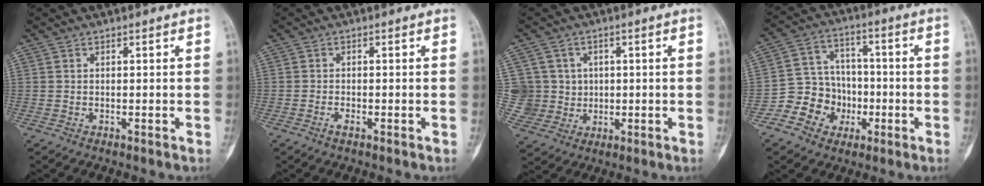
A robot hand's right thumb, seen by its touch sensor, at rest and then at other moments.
{"total": 0.9, "force": [-0.6, 0.3, 0.6], "torque": [-0.016, 0.002, -0.014]}
{"total": 7.6, "force": [1.2, 7.5, 0.6], "torque": [0.019, 0.009, 0.028]}
{"total": 10.8, "force": [-3.8, 9.6, 3.3], "torque": [-0.006, 0.049, -0.068]}